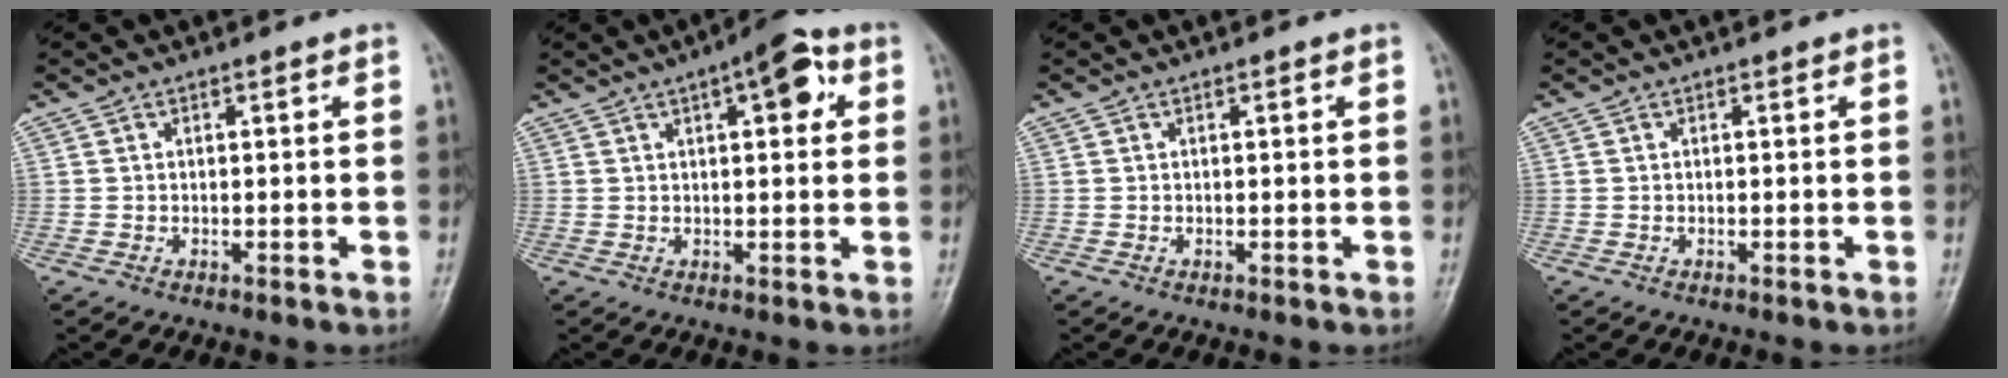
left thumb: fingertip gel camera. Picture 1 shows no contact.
{"total": 7.7, "force": [3.0, 3.0, 6.5], "torque": [-0.068, 0.005, 0.031]}
{"total": 0.0}
{"total": 0.0}